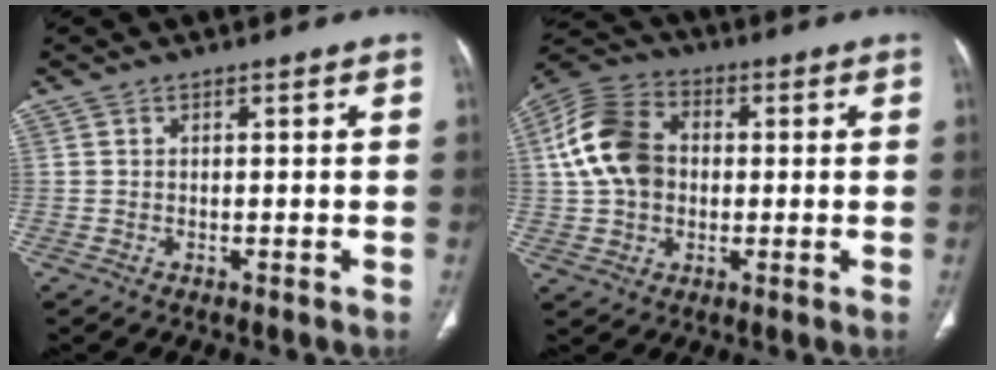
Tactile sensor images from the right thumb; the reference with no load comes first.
{"total": 13.2, "force": [0.8, 9.9, 8.6], "torque": [-0.152, 0.023, 0.006]}